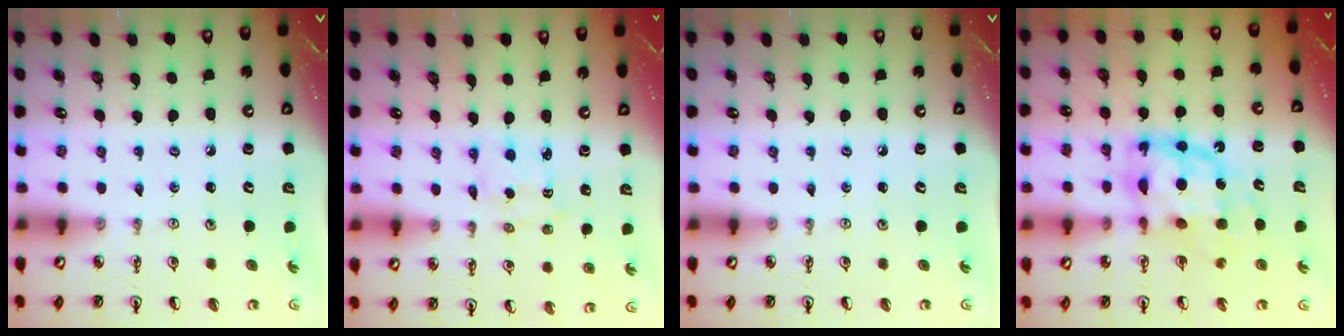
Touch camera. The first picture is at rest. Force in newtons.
{"total": 2.0, "press": 1.9, "slide": 0.6}
{"total": 0.0}
{"total": 11.7, "press": 11.7, "slide": 0.9}